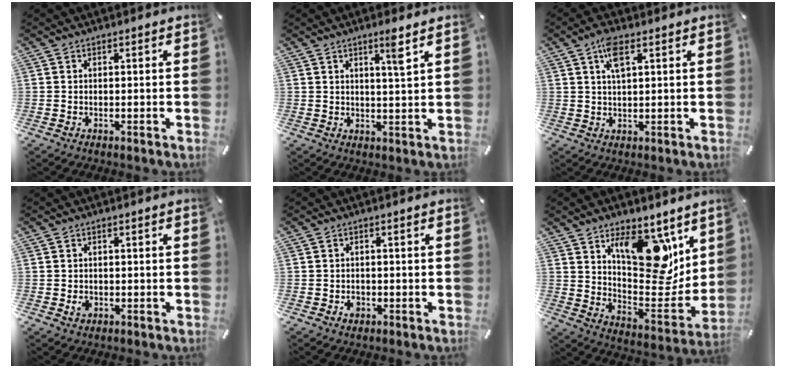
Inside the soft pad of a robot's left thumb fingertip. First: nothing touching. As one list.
[{"total": 4.7, "force": [2.6, 0.1, 3.9], "torque": [-0.066, -0.008, 0.039]}, {"total": 5.3, "force": [2.5, 2.0, 4.3], "torque": [-0.085, 0.004, 0.042]}, {"total": 1.7, "force": [-0.1, 1.3, 1.0], "torque": [-0.019, 0.004, -0.003]}, {"total": 1.9, "force": [-0.5, 1.6, 0.9], "torque": [-0.017, 0.004, -0.012]}, {"total": 16.7, "force": [11.0, 8.7, 9.1], "torque": [-0.111, -0.092, 0.194]}]